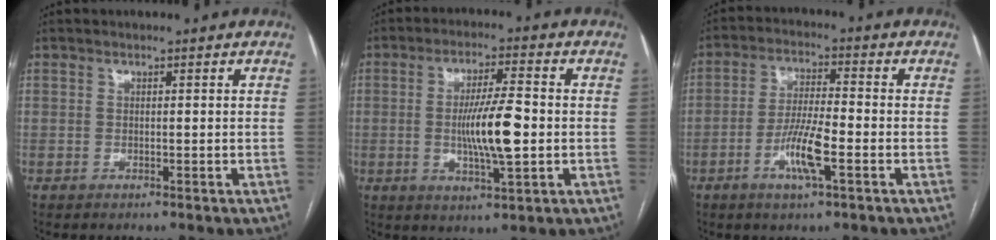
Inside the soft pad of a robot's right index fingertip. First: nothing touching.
{"total": 9.5, "force": [-0.9, 1.3, 9.3], "torque": [-0.168, -0.002, -0.016]}
{"total": 7.7, "force": [-3.0, 0.9, 7.1], "torque": [-0.137, -0.003, -0.055]}